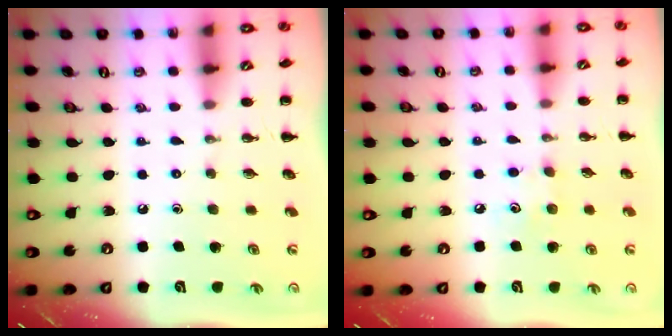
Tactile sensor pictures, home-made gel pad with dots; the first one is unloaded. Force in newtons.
{"total": 4.6, "press": 4.5, "slide": 1.1}